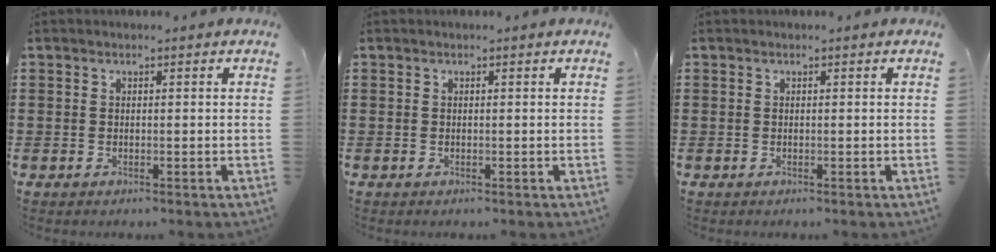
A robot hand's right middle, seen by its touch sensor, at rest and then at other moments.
{"total": 0.0}
{"total": 0.0}